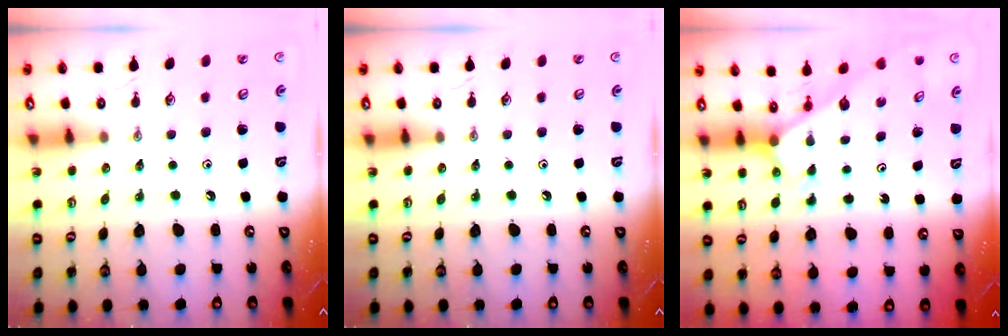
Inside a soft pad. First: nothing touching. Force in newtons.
{"total": 0.0}
{"total": 2.8, "press": 2.8, "slide": 0.2}